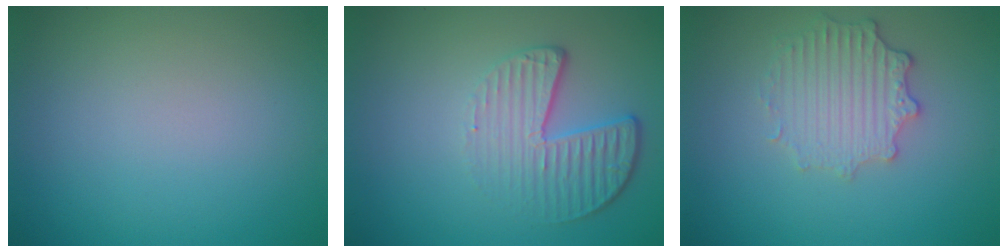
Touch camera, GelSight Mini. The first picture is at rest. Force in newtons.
{"total": 4.5, "press": 3.0, "slide": 3.3}
{"total": 3.3, "press": 2.8, "slide": 1.7}